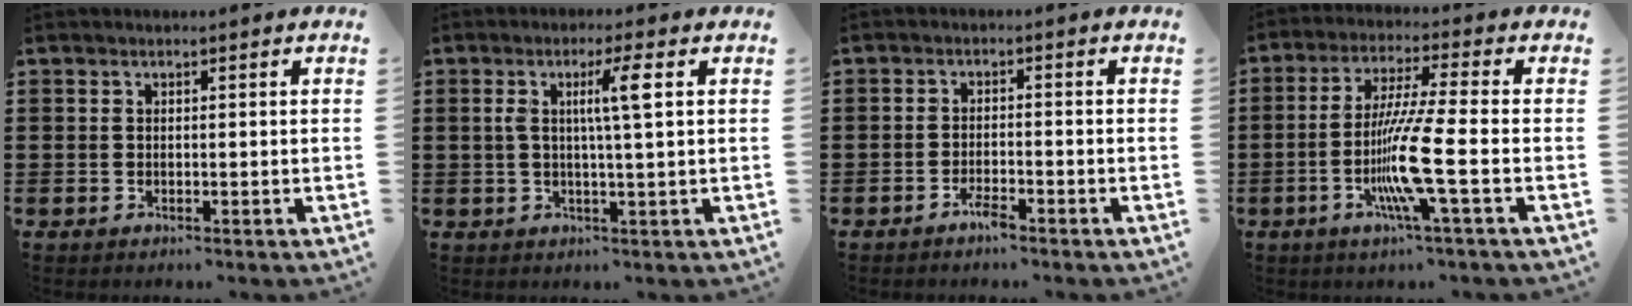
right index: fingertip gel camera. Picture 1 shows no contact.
{"total": 5.8, "force": [1.4, 0.0, 5.7], "torque": [-0.112, -0.001, 0.017]}
{"total": 2.1, "force": [-1.6, 0.3, 1.3], "torque": [-0.031, -0.003, -0.031]}
{"total": 10.5, "force": [-3.1, -0.1, 10.1], "torque": [-0.204, -0.020, -0.066]}